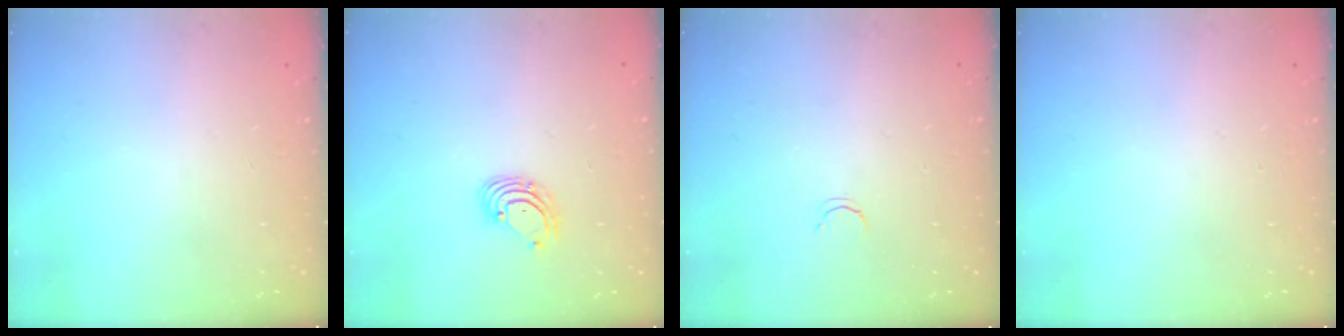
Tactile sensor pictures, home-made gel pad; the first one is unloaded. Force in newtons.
{"total": 2.6, "press": 2.6, "slide": 0.1}
{"total": 2.1, "press": 2.1, "slide": 0.4}
{"total": 0.0}